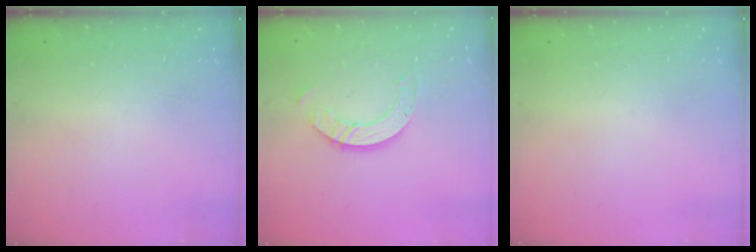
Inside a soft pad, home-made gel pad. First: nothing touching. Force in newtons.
{"total": 8.1, "press": 8.1, "slide": 0.7}
{"total": 0.0}